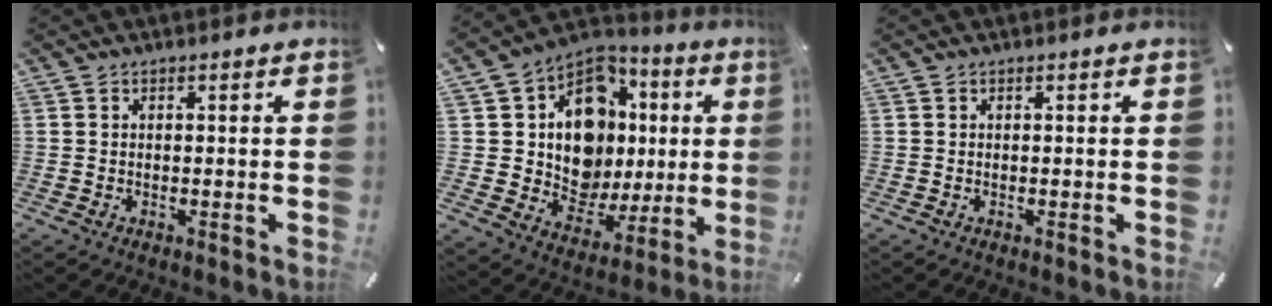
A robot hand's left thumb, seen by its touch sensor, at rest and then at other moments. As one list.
[{"total": 15.9, "force": [2.4, 13.0, 8.8], "torque": [-0.160, -0.032, 0.051]}, {"total": 0.0}]